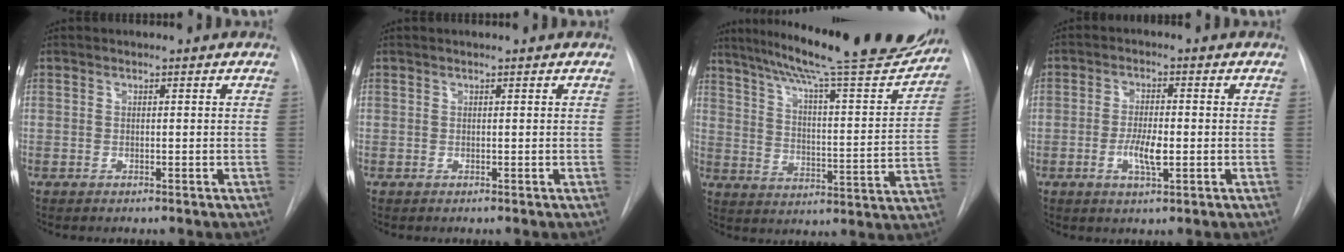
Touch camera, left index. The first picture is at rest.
{"total": 0.8, "force": [0.7, -0.1, 0.3], "torque": [-0.004, 0.006, 0.012]}
{"total": 24.8, "force": [21.7, 1.8, 11.9], "torque": [-0.192, -0.039, 0.296]}
{"total": 4.8, "force": [-1.1, 1.1, 4.5], "torque": [-0.087, -0.004, -0.018]}